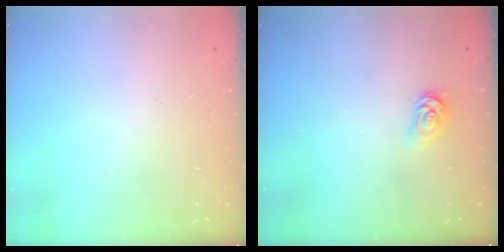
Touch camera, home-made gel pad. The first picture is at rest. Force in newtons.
{"total": 2.6, "press": 2.6, "slide": 0.4}